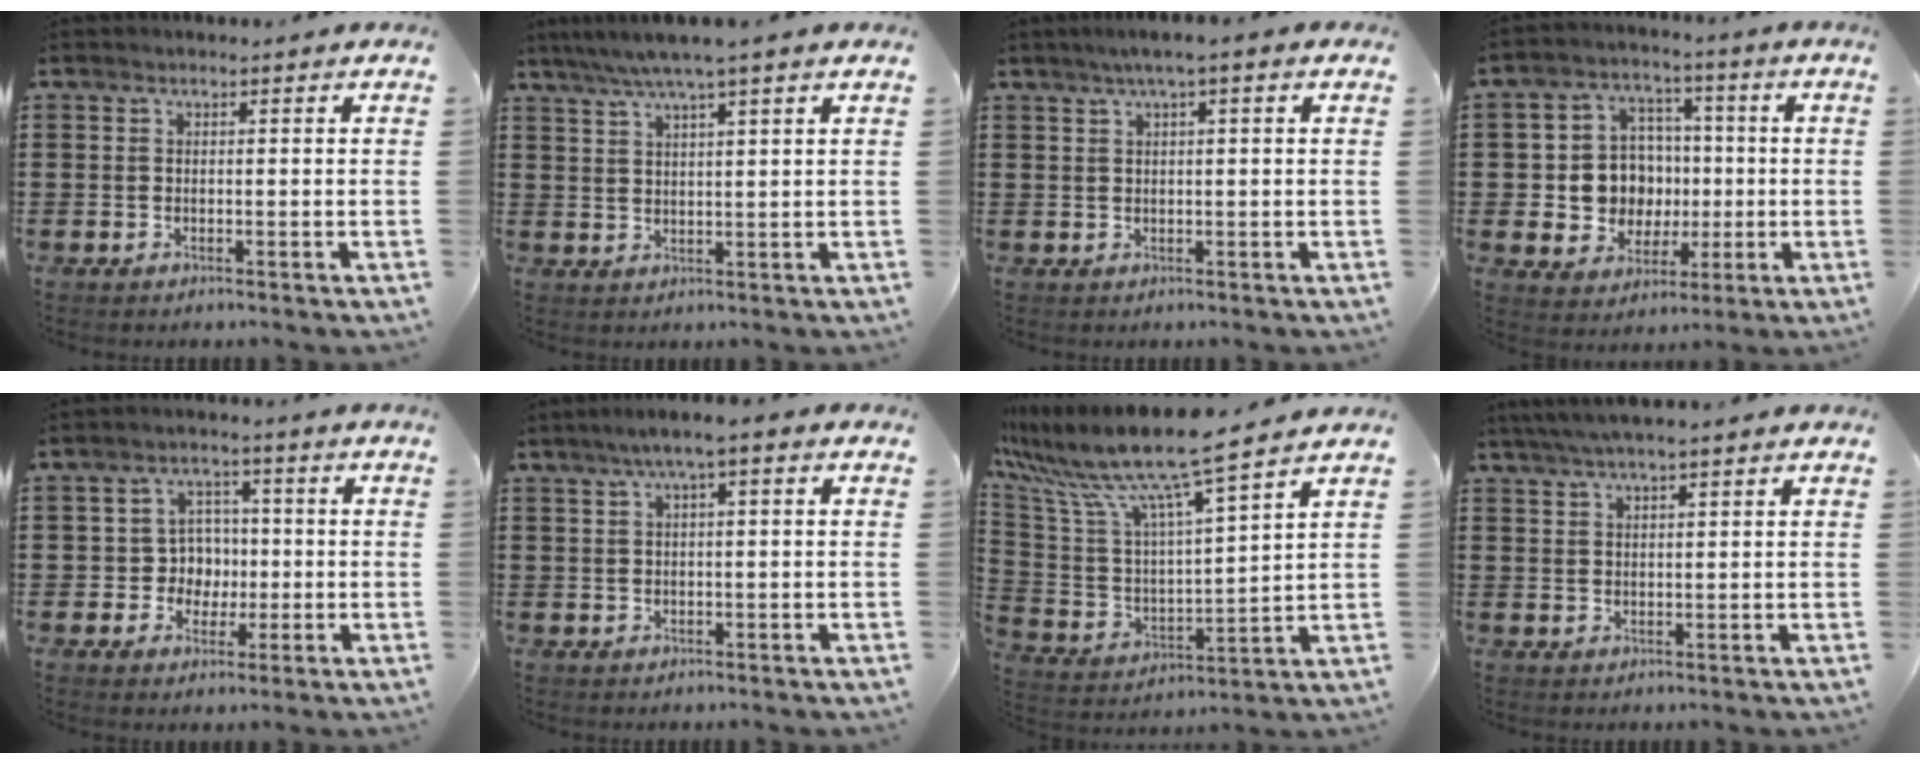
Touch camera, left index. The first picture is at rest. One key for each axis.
{"total": 4.1, "fx": 3.1, "fy": -0.4, "fz": 2.7, "tx": -0.059, "ty": -0.007, "tz": 0.052}
{"total": 2.3, "fx": 0.9, "fy": -0.1, "fz": 2.1, "tx": -0.040, "ty": 0.000, "tz": 0.016}
{"total": 9.0, "fx": 0.2, "fy": 8.5, "fz": 3.1, "tx": -0.089, "ty": 0.017, "tz": 0.014}
{"total": 5.0, "fx": -0.4, "fy": 4.7, "fz": 1.6, "tx": -0.041, "ty": 0.009, "tz": -0.011}
{"total": 2.6, "fx": 0.4, "fy": 0.1, "fz": 2.5, "tx": -0.046, "ty": 0.002, "tz": 0.005}
{"total": 10.9, "fx": 8.9, "fy": 0.0, "fz": 6.3, "tx": -0.161, "ty": -0.061, "tz": 0.145}
{"total": 3.2, "fx": 2.5, "fy": 0.1, "fz": 2.0, "tx": -0.043, "ty": 0.002, "tz": 0.046}